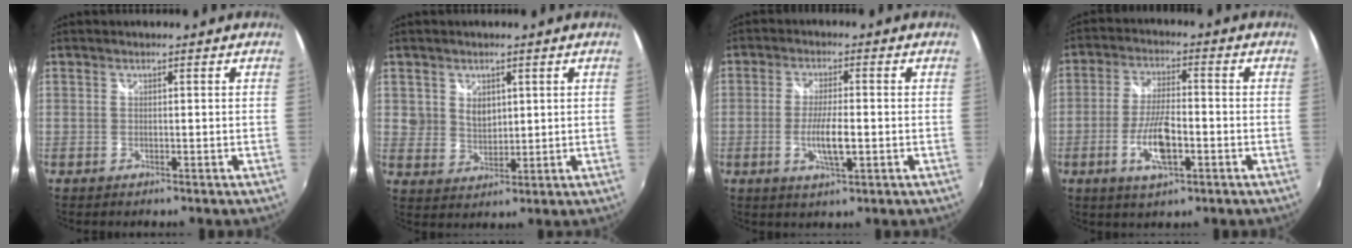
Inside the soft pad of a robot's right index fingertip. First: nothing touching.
{"total": 4.7, "force": [1.9, 3.9, 1.8], "torque": [-0.025, 0.002, 0.036]}
{"total": 6.2, "force": [-1.5, 1.2, 5.9], "torque": [-0.117, -0.008, -0.026]}
{"total": 8.9, "force": [-3.2, 2.7, 7.8], "torque": [-0.158, -0.005, -0.059]}